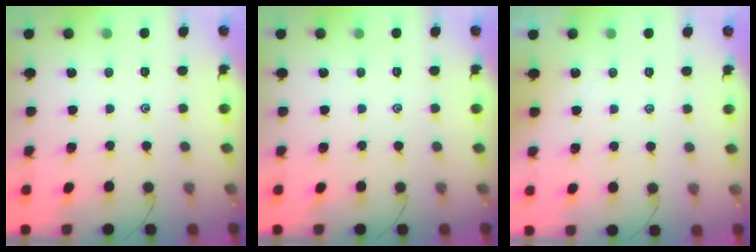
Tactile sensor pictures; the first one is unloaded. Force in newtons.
{"total": 0.0}
{"total": 1.2, "press": 1.2, "slide": 0.3}